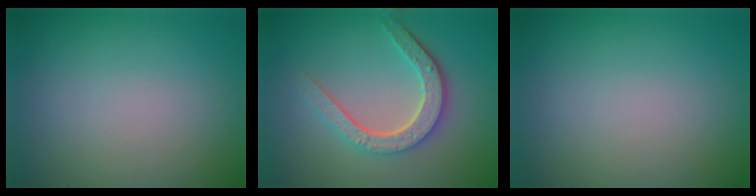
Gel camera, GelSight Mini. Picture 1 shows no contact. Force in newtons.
{"total": 4.7, "press": 3.5, "slide": 3.1}
{"total": 0.0}